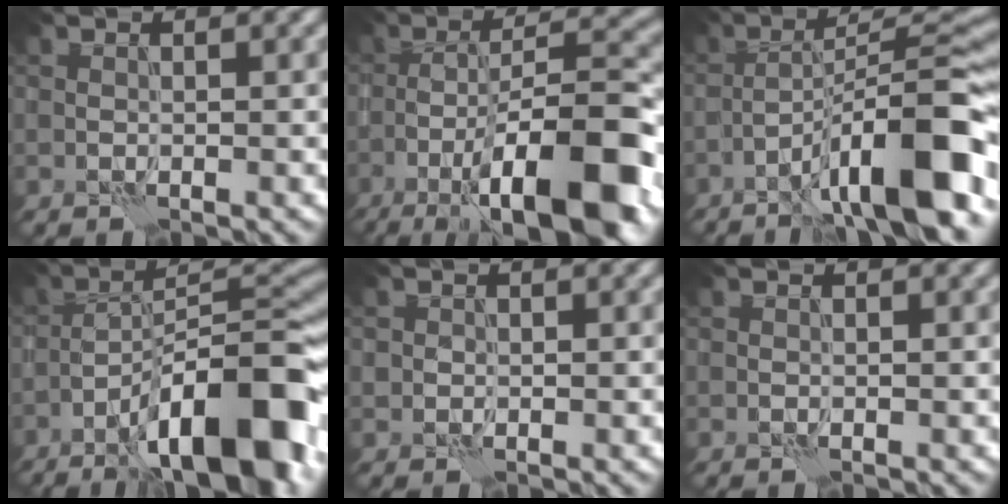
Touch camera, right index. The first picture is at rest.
{"total": 13.9, "force": [-6.9, 3.6, 11.5], "torque": [-0.180, 0.010, -0.106]}
{"total": 12.6, "force": [-6.5, 2.5, 10.4], "torque": [-0.149, 0.025, -0.106]}
{"total": 14.5, "force": [-8.2, 3.9, 11.3], "torque": [-0.169, 0.018, -0.134]}
{"total": 0.7, "force": [0.1, 0.7, 0.0], "torque": [0.006, -0.002, -0.001]}
{"total": 0.0}